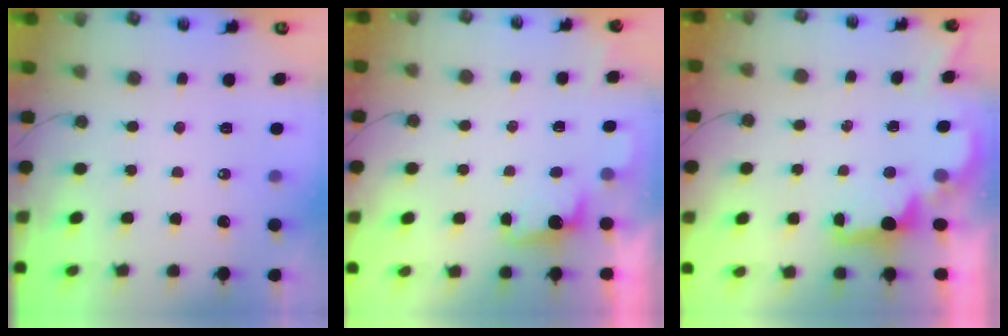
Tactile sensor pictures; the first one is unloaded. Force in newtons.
{"total": 1.3, "press": 1.0, "slide": 0.8}
{"total": 1.8, "press": 1.7, "slide": 0.7}